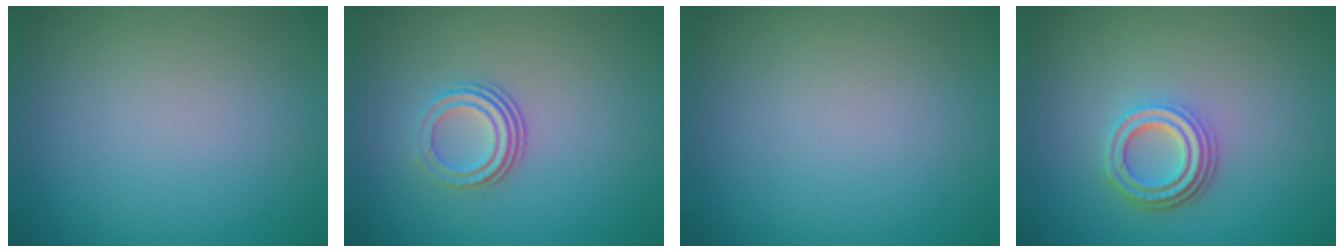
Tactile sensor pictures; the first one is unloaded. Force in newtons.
{"total": 3.2, "press": 2.1, "slide": 2.5}
{"total": 0.0}
{"total": 3.9, "press": 3.0, "slide": 2.5}